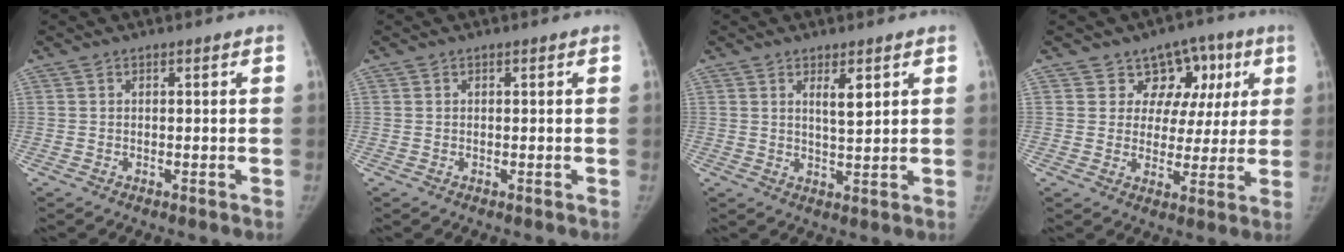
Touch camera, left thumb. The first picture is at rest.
{"total": 0.0}
{"total": 4.0, "force": [1.9, 1.1, 3.3], "torque": [-0.047, -0.017, 0.035]}
{"total": 10.2, "force": [4.9, 8.4, 3.3], "torque": [0.019, -0.006, 0.065]}